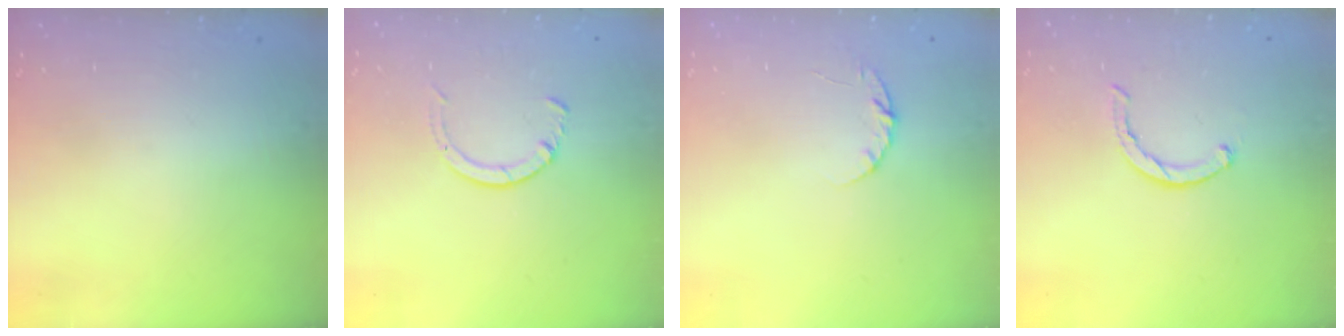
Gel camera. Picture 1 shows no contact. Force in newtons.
{"total": 3.3, "press": 3.3, "slide": 0.4}
{"total": 4.8, "press": 4.7, "slide": 0.6}
{"total": 2.3, "press": 2.2, "slide": 0.5}